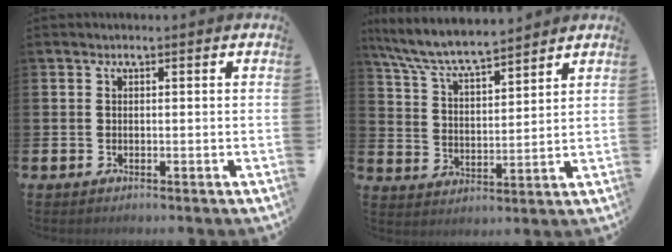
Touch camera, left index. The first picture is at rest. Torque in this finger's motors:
{"motor_torque": [0.24, -0.54, 0.94, 0.21]}